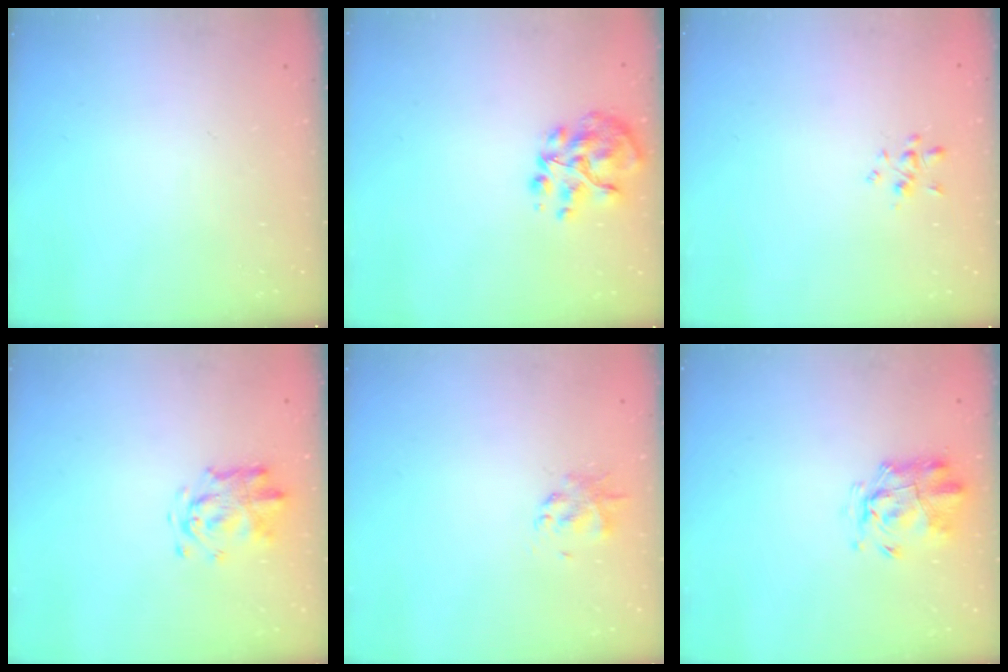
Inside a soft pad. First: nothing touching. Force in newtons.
{"total": 8.7, "press": 8.6, "slide": 1.4}
{"total": 1.9, "press": 1.7, "slide": 0.7}
{"total": 3.8, "press": 3.7, "slide": 1.1}
{"total": 1.9, "press": 1.9, "slide": 0.4}
{"total": 3.4, "press": 3.1, "slide": 1.4}